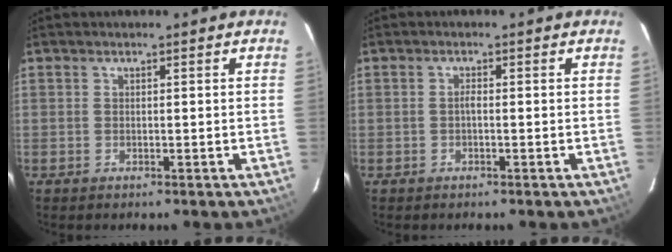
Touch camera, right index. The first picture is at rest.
{"total": 0.8, "force": [-0.3, 0.2, 0.7], "torque": [-0.013, 0.005, -0.007]}